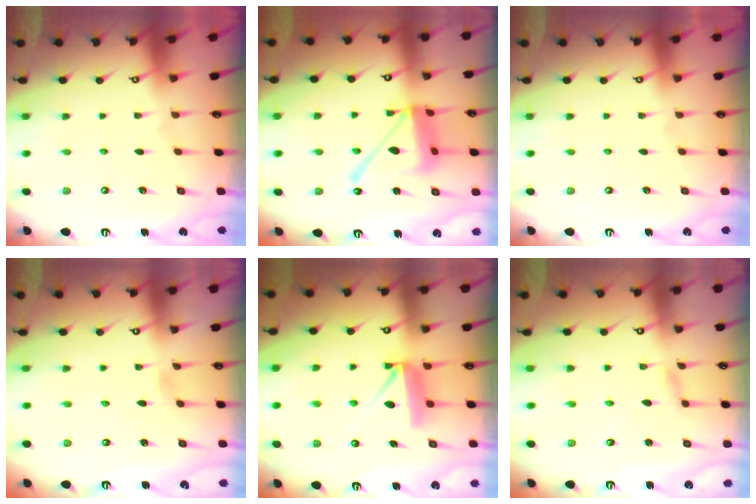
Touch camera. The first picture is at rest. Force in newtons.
{"total": 17.1, "press": 17.1, "slide": 1.6}
{"total": 0.0}
{"total": 2.6, "press": 2.6, "slide": 0.3}
{"total": 8.1, "press": 8.1, "slide": 0.1}
{"total": 2.4, "press": 2.4, "slide": 0.1}